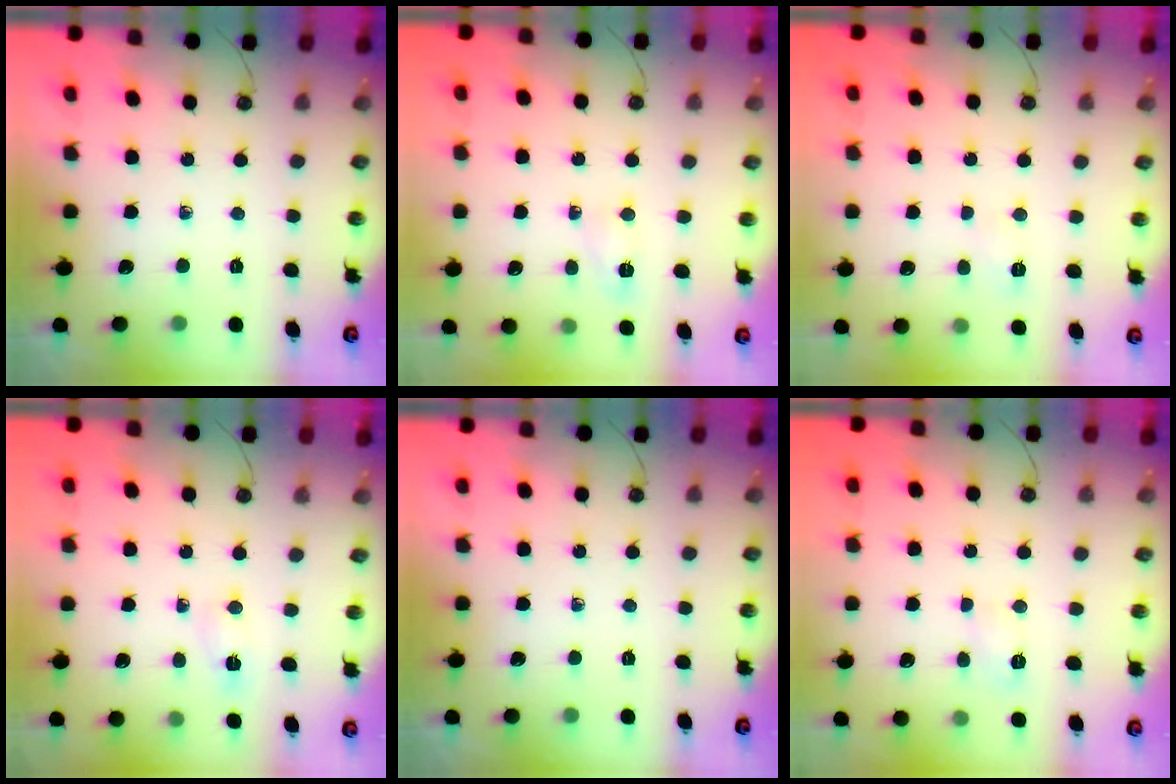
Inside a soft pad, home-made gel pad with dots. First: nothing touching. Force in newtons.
{"total": 3.7, "press": 3.7, "slide": 0.4}
{"total": 3.0, "press": 2.9, "slide": 0.7}
{"total": 2.2, "press": 2.2, "slide": 0.2}
{"total": 0.0}
{"total": 3.8, "press": 3.8, "slide": 0.4}